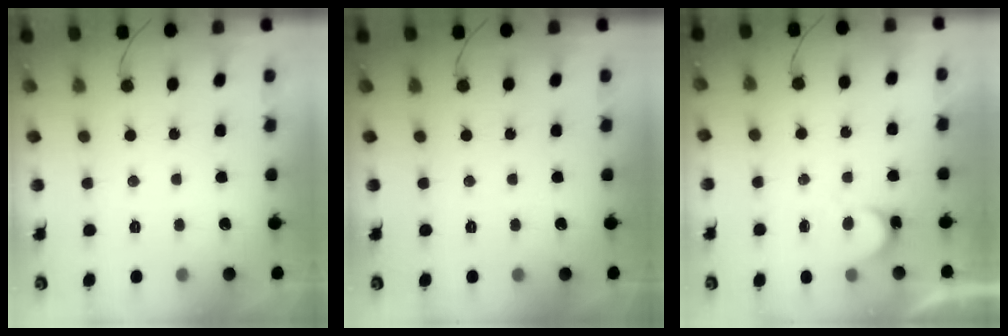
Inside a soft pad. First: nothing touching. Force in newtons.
{"total": 0.0}
{"total": 5.4, "press": 5.3, "slide": 0.4}